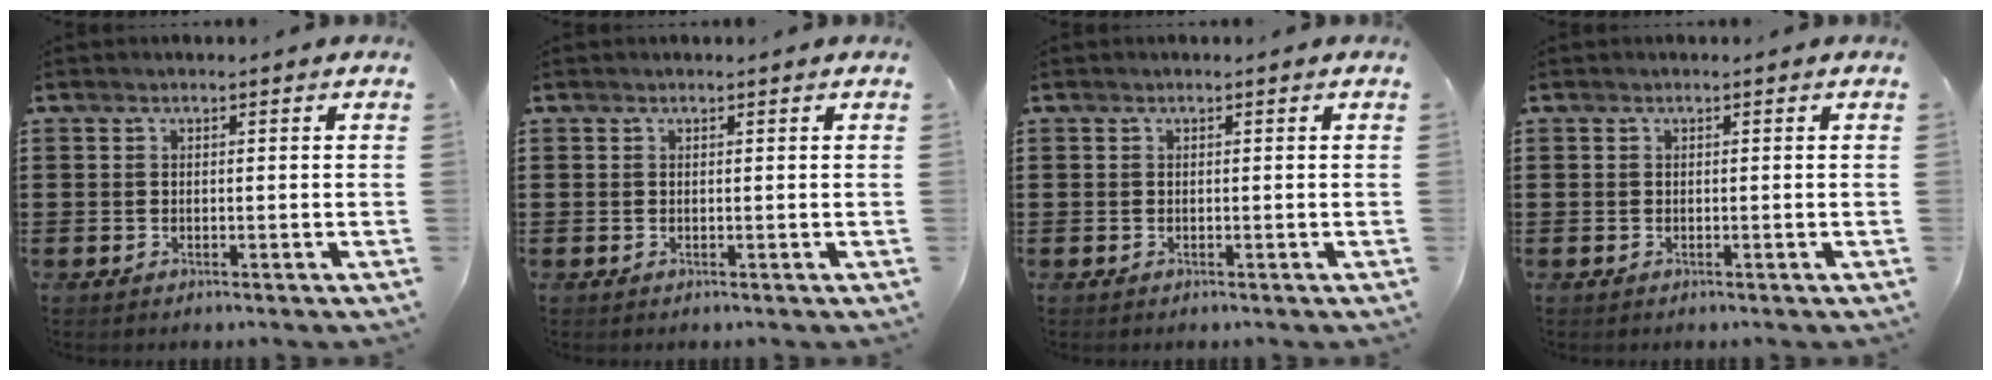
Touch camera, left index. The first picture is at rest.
{"total": 0.0}
{"total": 0.0}
{"total": 0.0}